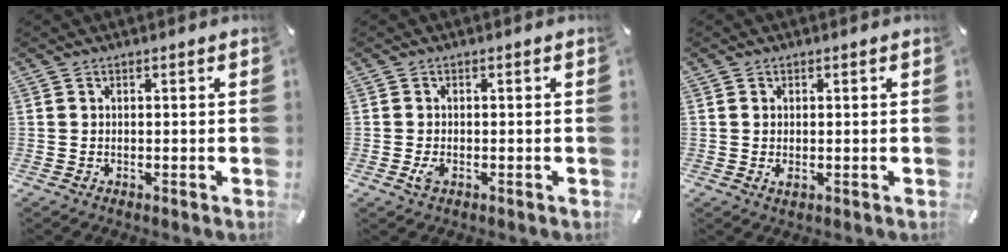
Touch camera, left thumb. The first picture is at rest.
{"total": 2.0, "force": [-0.8, 1.0, 1.6], "torque": [-0.041, -0.005, -0.016]}
{"total": 1.4, "force": [-0.1, 0.6, 1.2], "torque": [-0.031, -0.004, -0.003]}